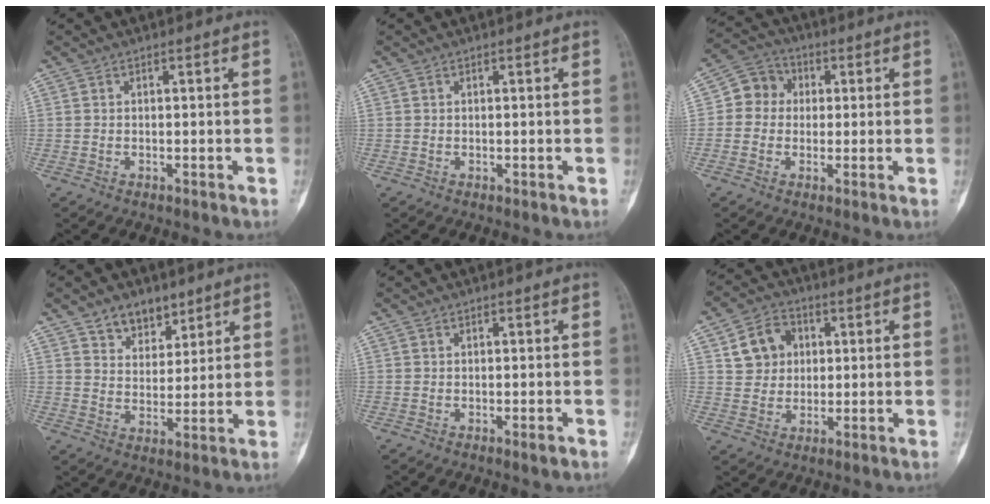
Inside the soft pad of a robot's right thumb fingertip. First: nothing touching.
{"total": 0.0}
{"total": 7.0, "force": [0.7, 6.3, 3.0], "torque": [-0.023, 0.014, -0.002]}
{"total": 7.4, "force": [5.1, 4.6, 2.8], "torque": [-0.013, -0.033, 0.092]}
{"total": 1.0, "force": [-0.4, 0.2, 0.9], "torque": [-0.016, -0.003, -0.004]}
{"total": 8.4, "force": [2.4, 7.1, 3.6], "torque": [-0.029, -0.002, 0.041]}